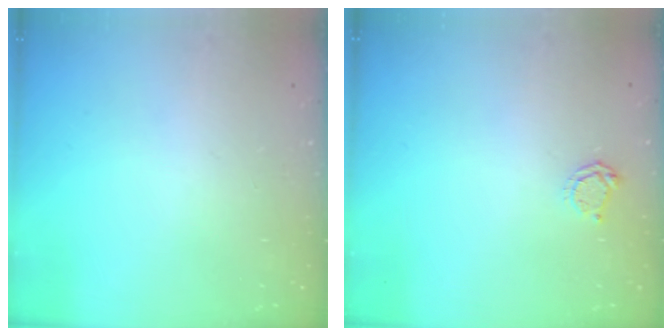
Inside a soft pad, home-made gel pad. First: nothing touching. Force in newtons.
{"total": 4.4, "press": 4.3, "slide": 0.5}